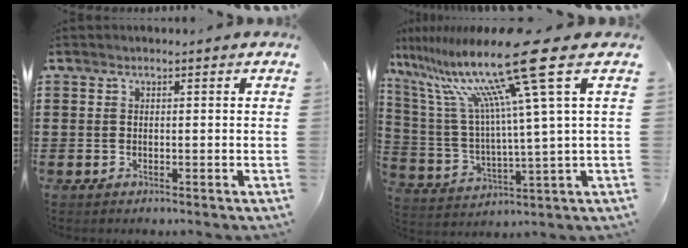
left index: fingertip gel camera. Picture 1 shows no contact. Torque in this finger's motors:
{"motor_torque": [1.15, 0.99, 1.05, 0.21]}